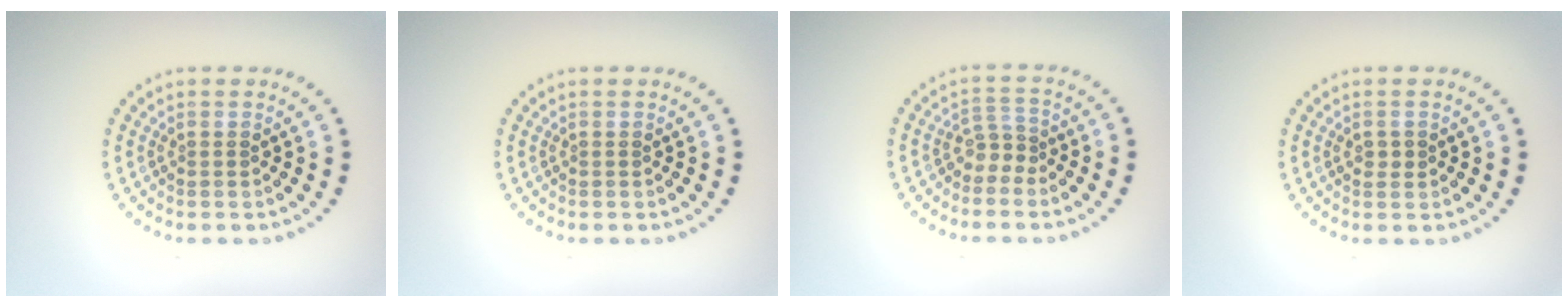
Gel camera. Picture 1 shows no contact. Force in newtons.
{"total": 0.0}
{"total": 1.8, "press": 1.3, "slide": 1.3}
{"total": 1.0, "press": 1.0, "slide": 0.1}